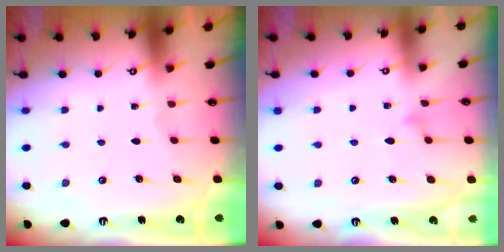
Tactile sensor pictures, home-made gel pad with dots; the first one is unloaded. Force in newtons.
{"total": 8.6, "press": 8.6, "slide": 0.6}